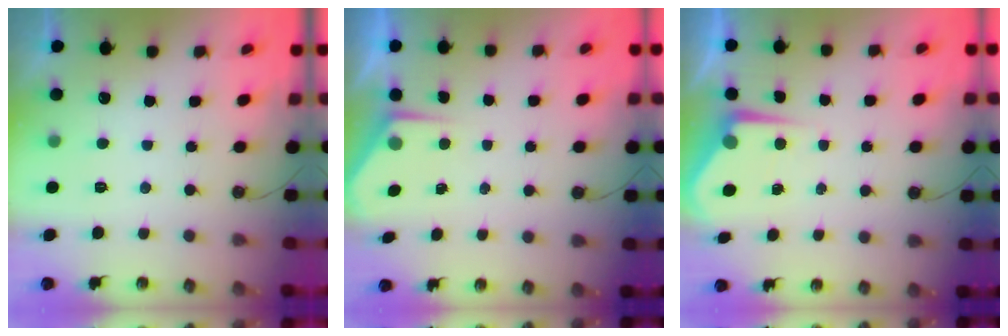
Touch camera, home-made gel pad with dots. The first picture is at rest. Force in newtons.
{"total": 2.8, "press": 2.8, "slide": 0.4}
{"total": 5.8, "press": 5.8, "slide": 0.3}